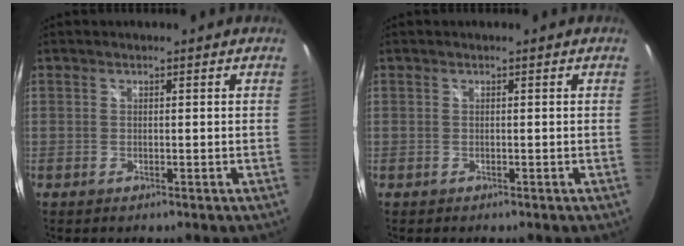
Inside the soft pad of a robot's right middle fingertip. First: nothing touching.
{"total": 0.0}